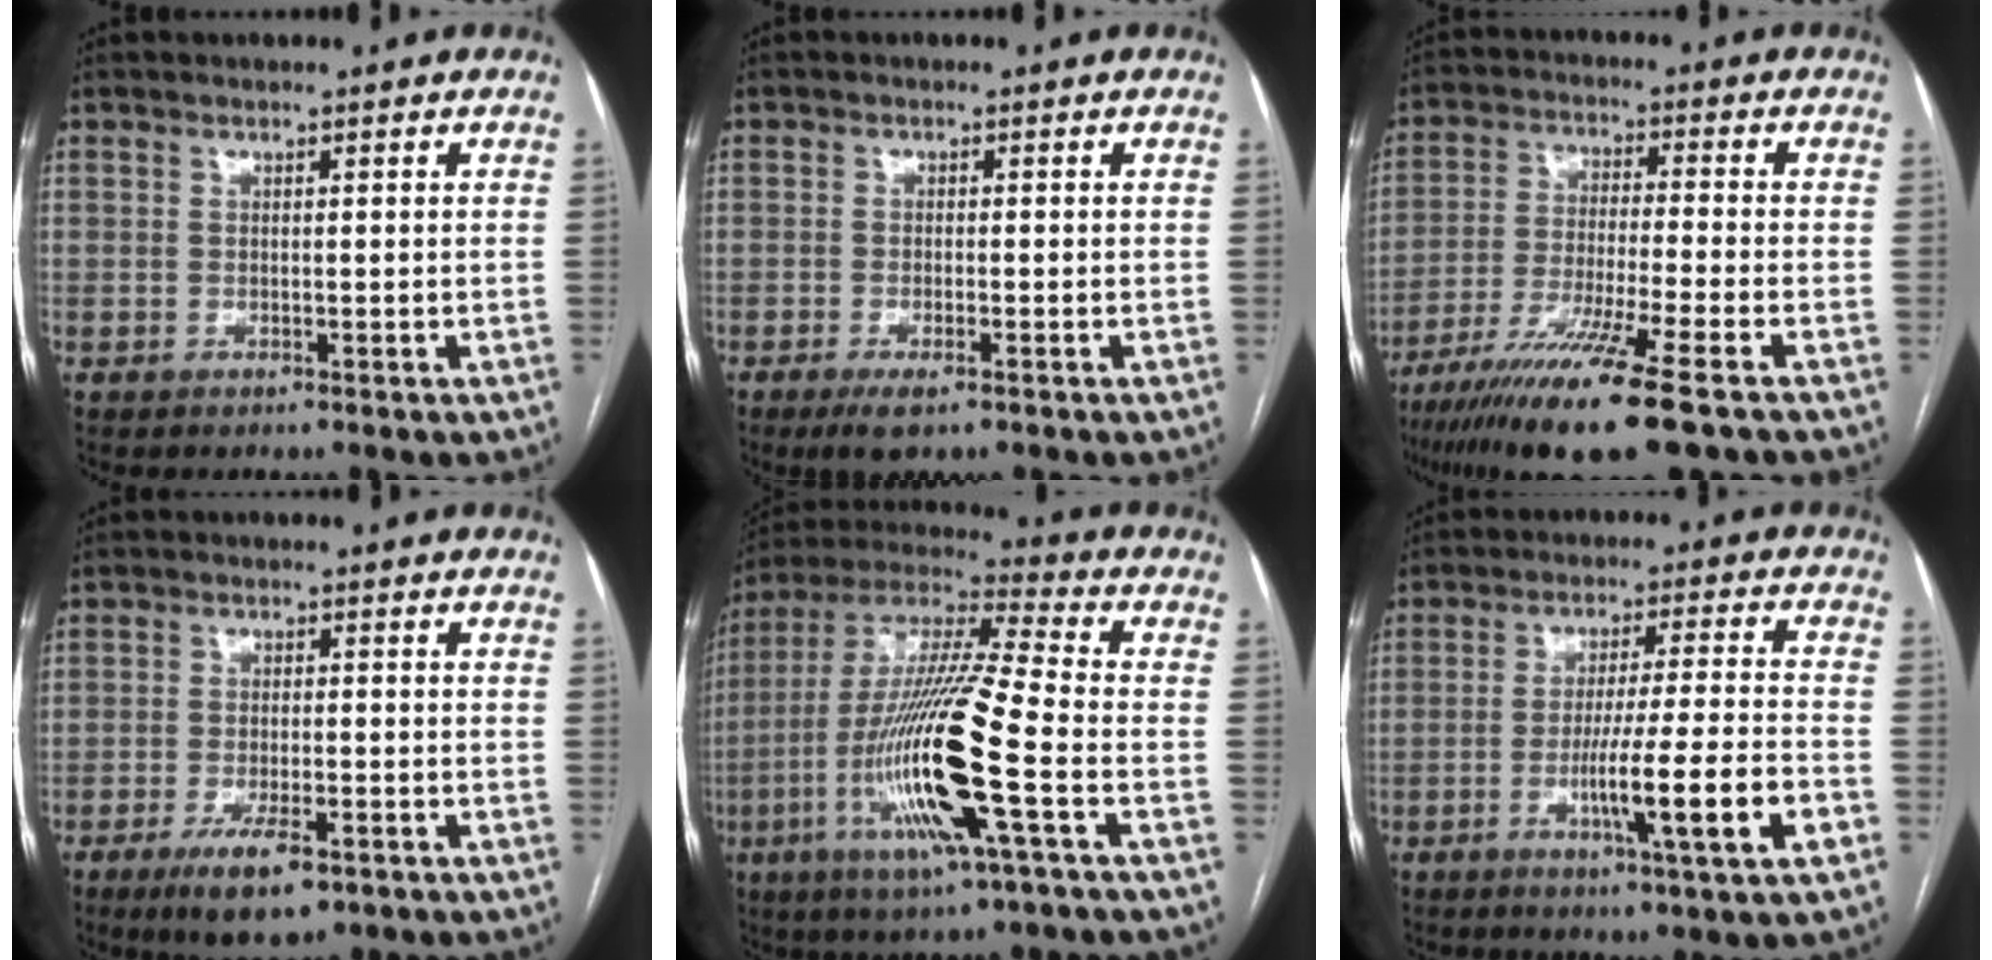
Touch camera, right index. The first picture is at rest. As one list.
[{"total": 3.6, "force": [-2.3, 0.8, 2.7], "torque": [-0.054, -0.007, -0.036]}, {"total": 15.0, "force": [-10.1, -0.6, 11.1], "torque": [-0.208, -0.045, -0.175]}, {"total": 7.1, "force": [-4.2, 2.2, 5.3], "torque": [-0.094, -0.010, -0.064]}, {"total": 19.4, "force": [-5.9, 0.4, 18.5], "torque": [-0.382, -0.019, -0.115]}, {"total": 12.0, "force": [-4.3, -0.8, 11.2], "torque": [-0.192, -0.011, -0.071]}]